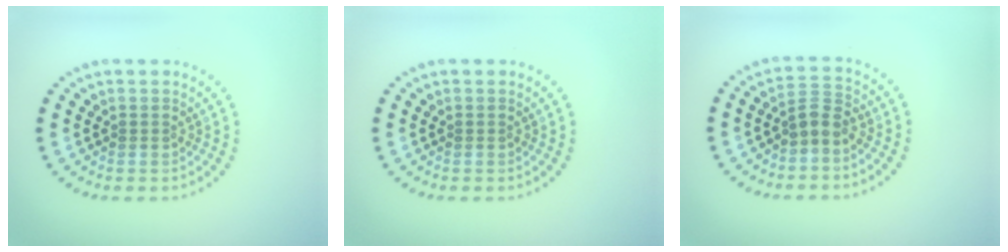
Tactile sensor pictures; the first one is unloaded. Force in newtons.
{"total": 0.0}
{"total": 2.1, "press": 1.7, "slide": 1.2}